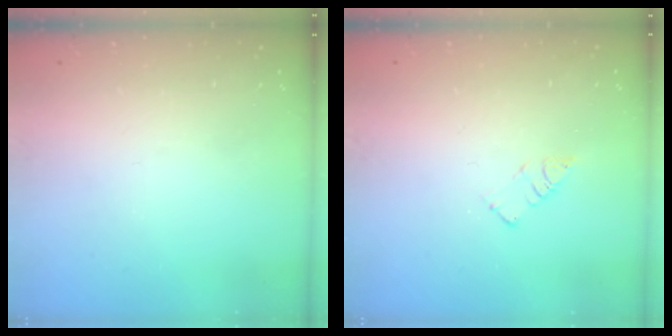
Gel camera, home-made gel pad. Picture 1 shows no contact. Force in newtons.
{"total": 3.4, "press": 3.4, "slide": 0.2}